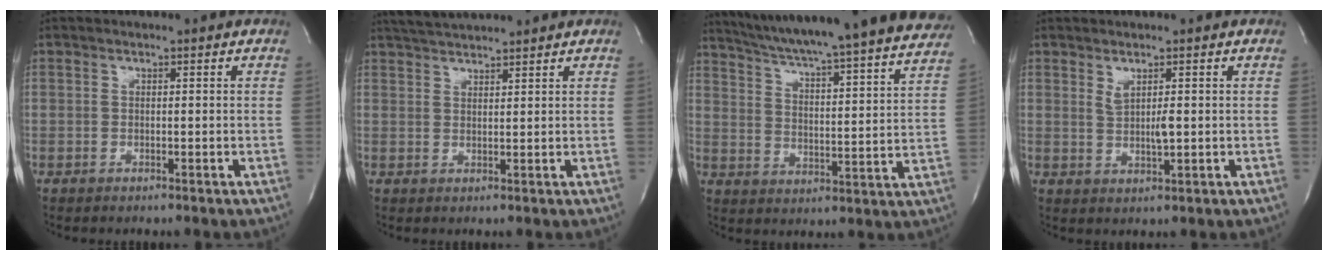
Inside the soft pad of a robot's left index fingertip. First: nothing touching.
{"total": 5.5, "force": [5.2, 0.0, 1.7], "torque": [-0.037, 0.027, 0.094]}
{"total": 30.2, "force": [27.5, 1.4, 12.4], "torque": [-0.198, -0.071, 0.350]}
{"total": 2.6, "force": [0.6, 0.4, 2.4], "torque": [-0.048, -0.009, 0.015]}